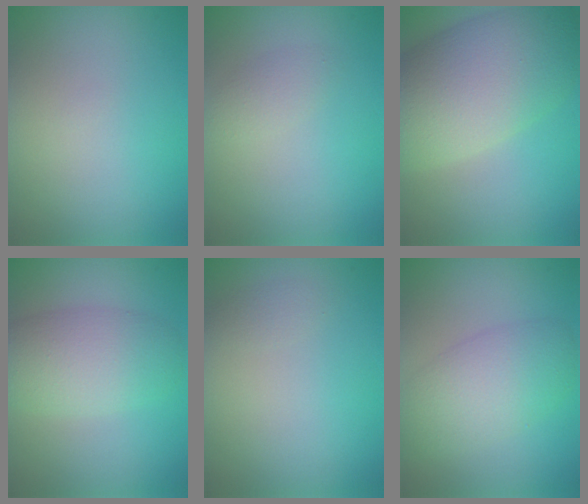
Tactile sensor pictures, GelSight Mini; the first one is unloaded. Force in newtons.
{"total": 1.3, "press": 1.3, "slide": 0.0}
{"total": 10.1, "press": 10.1, "slide": 0.7}
{"total": 5.0, "press": 5.0, "slide": 0.3}
{"total": 0.7, "press": 0.7, "slide": 0.1}
{"total": 5.2, "press": 5.2, "slide": 0.4}